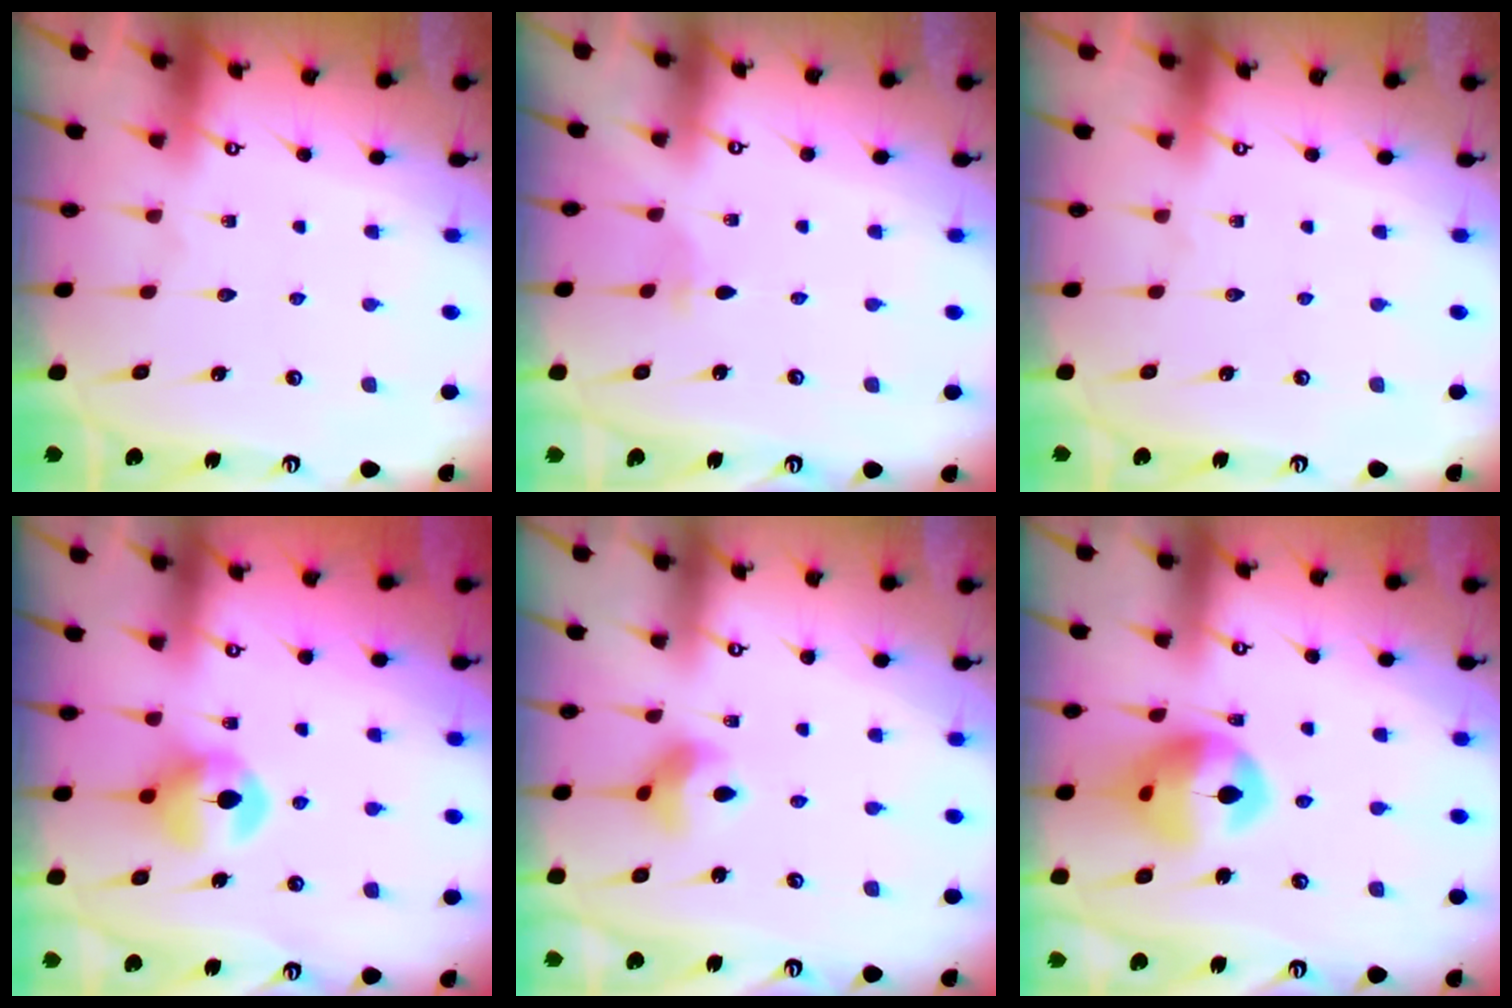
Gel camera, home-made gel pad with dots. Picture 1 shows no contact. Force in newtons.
{"total": 1.4, "press": 1.4, "slide": 0.3}
{"total": 0.0}
{"total": 8.5, "press": 8.4, "slide": 0.4}
{"total": 6.5, "press": 6.5, "slide": 0.6}
{"total": 13.8, "press": 13.6, "slide": 2.1}